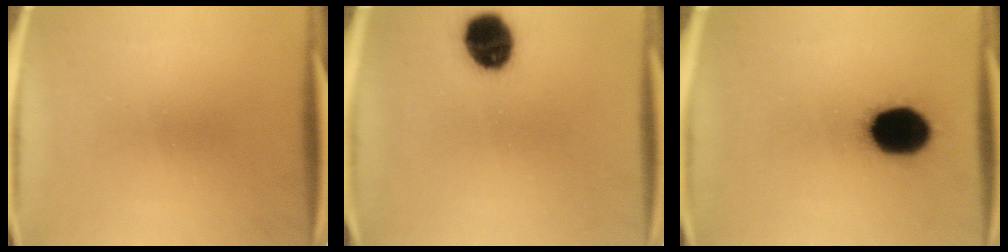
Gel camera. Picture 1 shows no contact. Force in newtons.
{"total": 11.6}
{"total": 17.4}